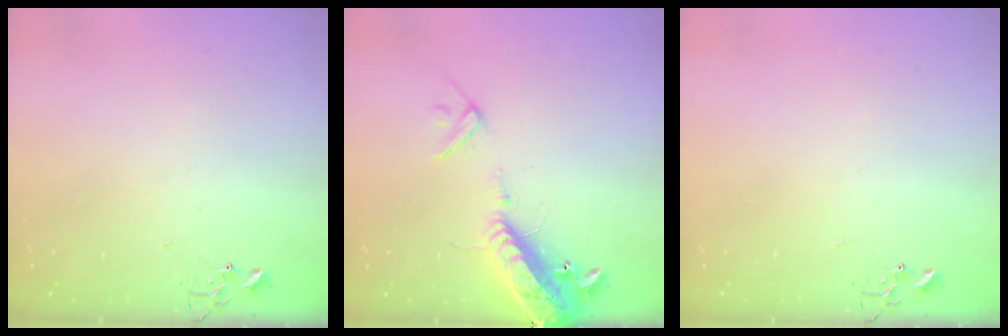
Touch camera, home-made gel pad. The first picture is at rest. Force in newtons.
{"total": 16.4, "press": 16.1, "slide": 3.1}
{"total": 0.0}